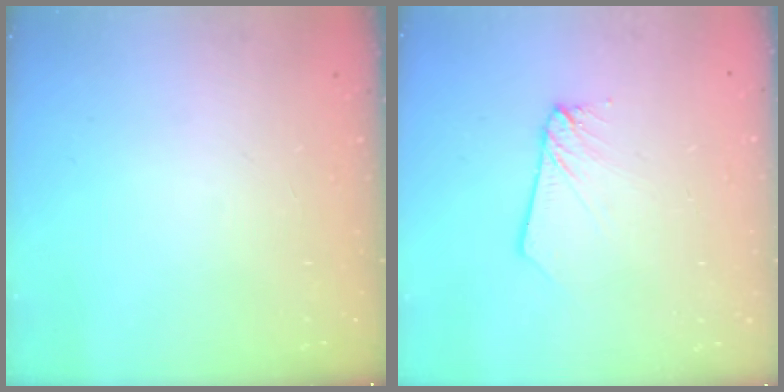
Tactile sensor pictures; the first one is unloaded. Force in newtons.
{"total": 2.2, "press": 2.2, "slide": 0.2}